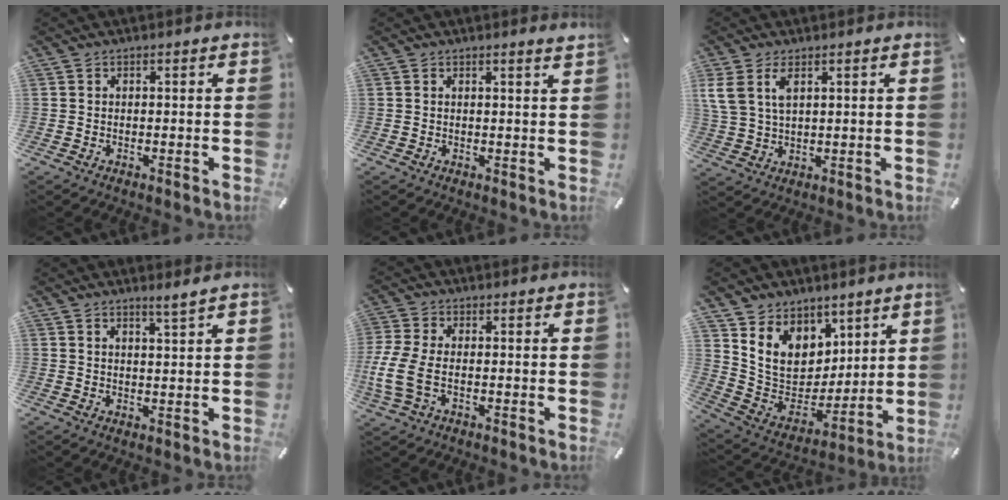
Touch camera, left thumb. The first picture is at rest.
{"total": 1.2, "force": [0.9, -0.1, 0.7], "torque": [-0.012, -0.002, 0.017]}
{"total": 5.9, "force": [2.9, 3.0, 4.1], "torque": [-0.102, -0.002, 0.050]}
{"total": 2.6, "force": [2.3, -0.3, 1.2], "torque": [-0.026, -0.012, 0.041]}
{"total": 8.3, "force": [-1.6, 4.4, 6.8], "torque": [-0.149, -0.005, -0.025]}
{"total": 13.3, "force": [6.4, 10.8, 4.2], "torque": [-0.092, -0.055, 0.133]}